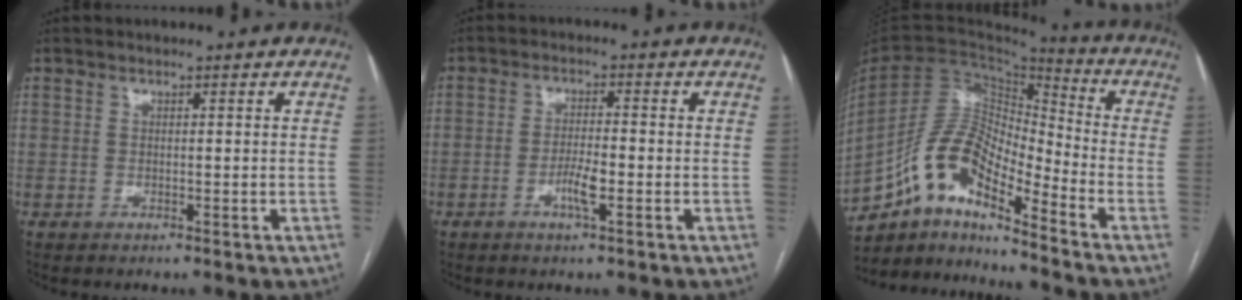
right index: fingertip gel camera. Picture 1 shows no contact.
{"total": 4.0, "force": [-1.6, 0.5, 3.7], "torque": [-0.070, -0.002, -0.030]}
{"total": 13.5, "force": [-9.2, 3.4, 9.2], "torque": [-0.179, 0.028, -0.168]}